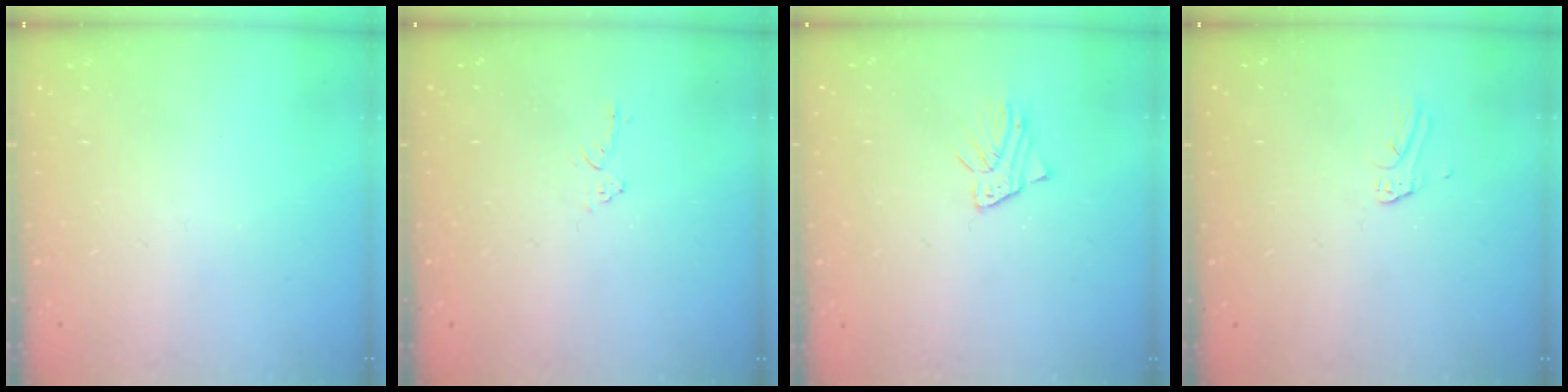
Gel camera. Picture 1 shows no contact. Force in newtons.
{"total": 4.0, "press": 4.0, "slide": 0.4}
{"total": 2.5, "press": 2.5, "slide": 0.2}
{"total": 3.0, "press": 3.0, "slide": 0.1}